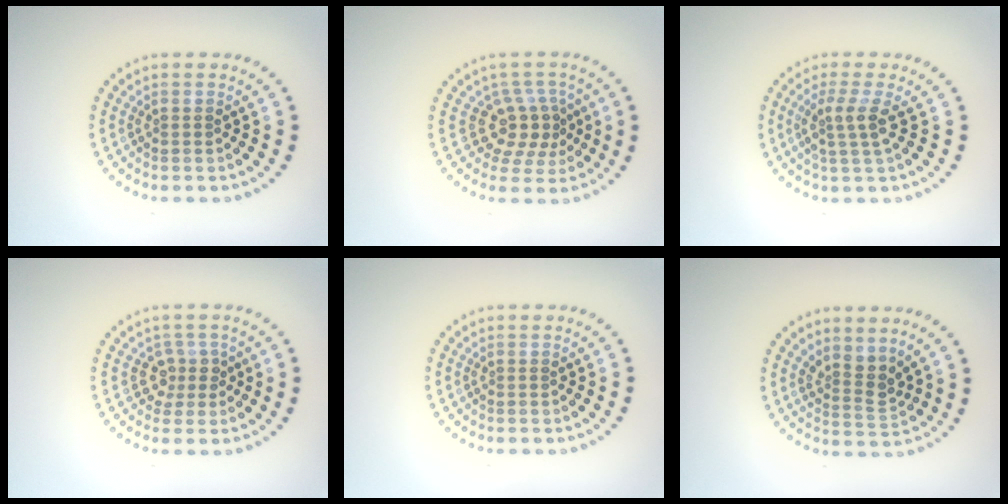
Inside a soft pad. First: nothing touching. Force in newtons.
{"total": 3.4, "press": 2.6, "slide": 2.2}
{"total": 2.7, "press": 2.0, "slide": 1.8}
{"total": 2.1, "press": 1.6, "slide": 1.3}
{"total": 0.0}
{"total": 2.5, "press": 1.9, "slide": 1.6}